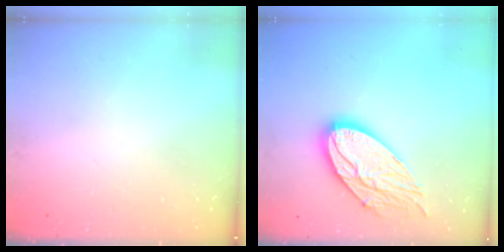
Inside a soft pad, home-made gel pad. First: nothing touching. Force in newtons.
{"total": 17.3, "press": 17.2, "slide": 1.5}